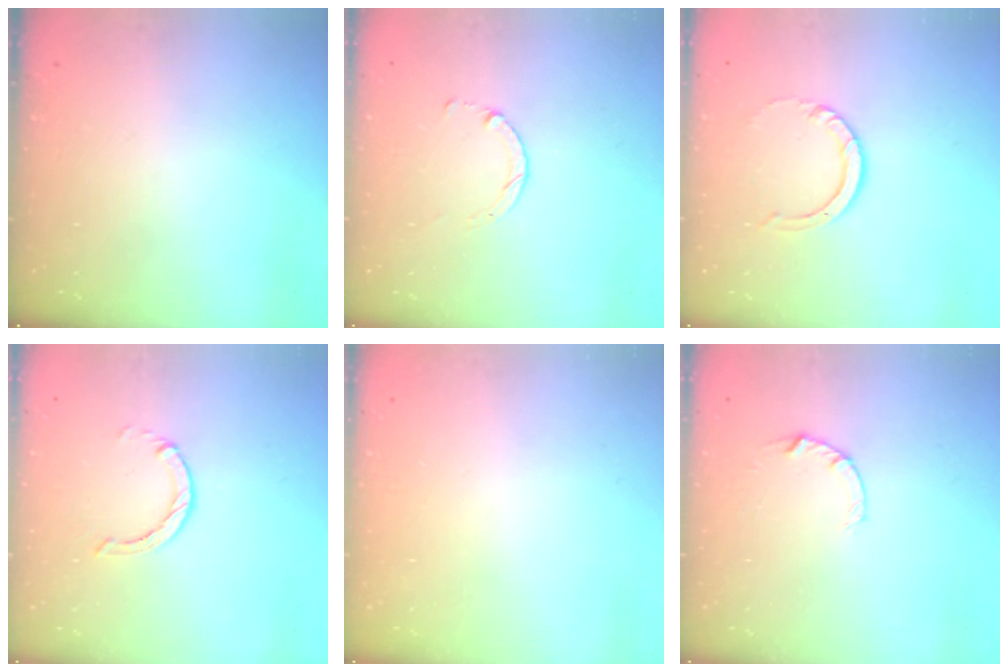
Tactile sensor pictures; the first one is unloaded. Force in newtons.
{"total": 1.4, "press": 1.4, "slide": 0.2}
{"total": 4.7, "press": 4.7, "slide": 0.4}
{"total": 1.0, "press": 0.9, "slide": 0.3}
{"total": 2.7, "press": 2.7, "slide": 0.2}
{"total": 4.5, "press": 4.4, "slide": 0.5}